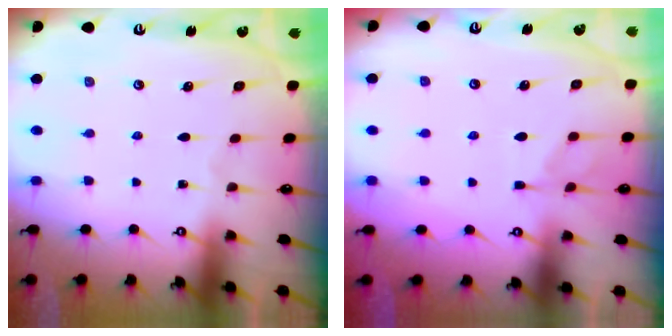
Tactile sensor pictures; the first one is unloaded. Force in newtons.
{"total": 1.4, "press": 0.0, "slide": 1.4}